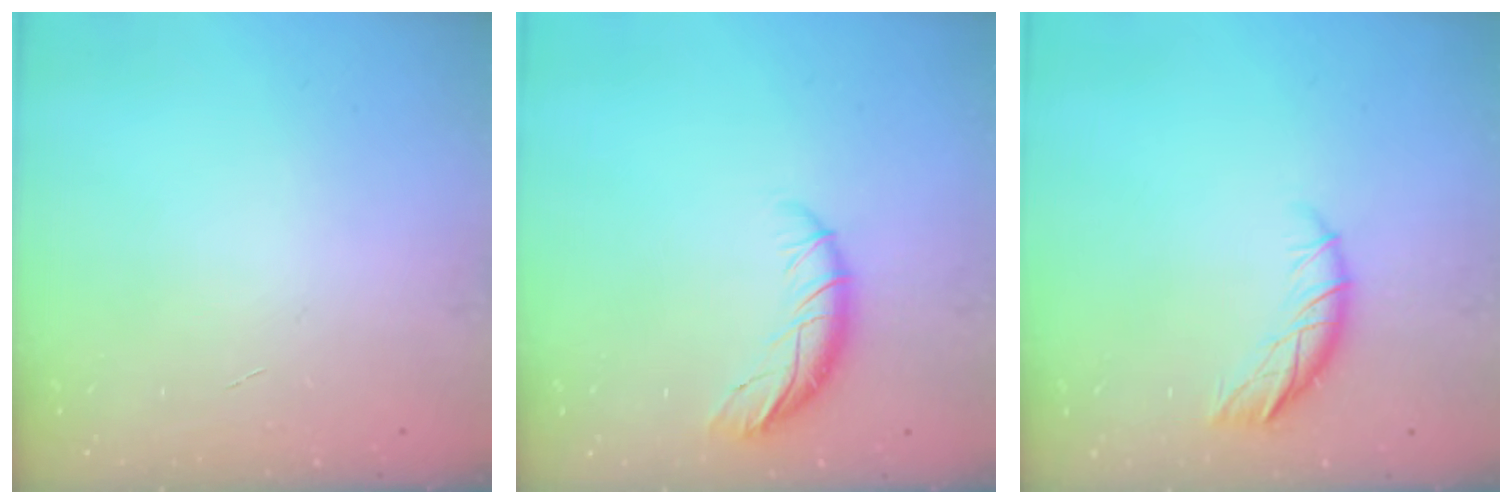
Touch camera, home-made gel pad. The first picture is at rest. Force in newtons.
{"total": 9.0, "press": 8.8, "slide": 1.8}
{"total": 9.4, "press": 9.2, "slide": 1.8}